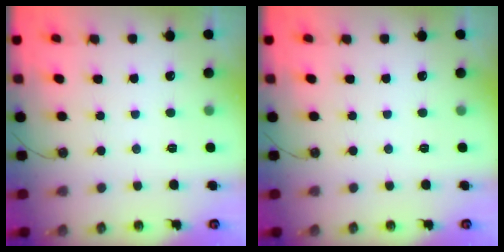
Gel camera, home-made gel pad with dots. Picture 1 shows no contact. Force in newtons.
{"total": 0.0}